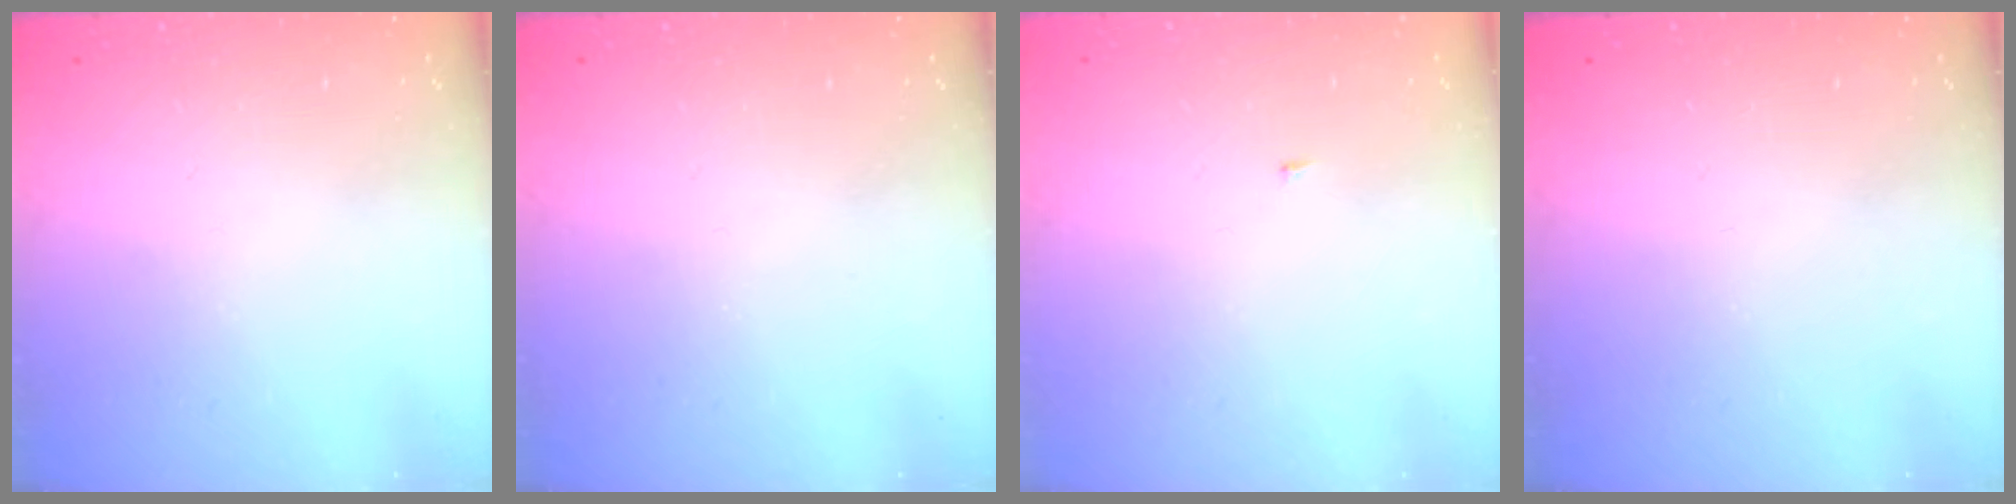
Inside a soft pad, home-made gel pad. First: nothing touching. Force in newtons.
{"total": 0.0}
{"total": 1.8, "press": 1.8, "slide": 0.2}
{"total": 0.0}